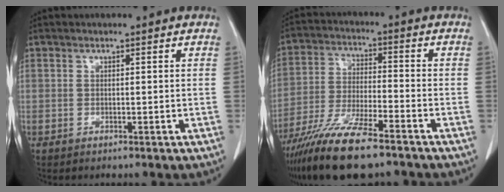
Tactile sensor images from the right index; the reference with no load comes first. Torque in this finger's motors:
{"motor_torque": [1.05, -1.09, 0.69, 0.21]}